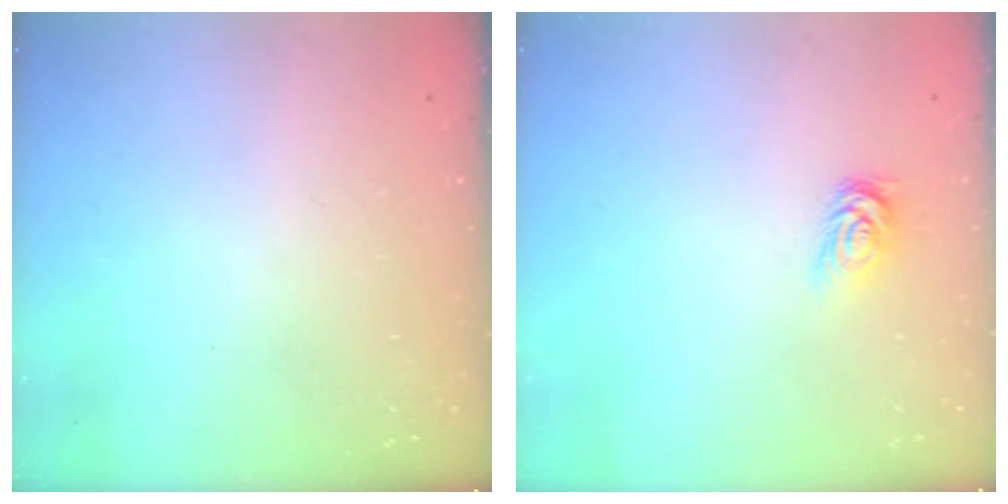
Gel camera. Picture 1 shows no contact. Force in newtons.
{"total": 3.2, "press": 3.1, "slide": 0.4}